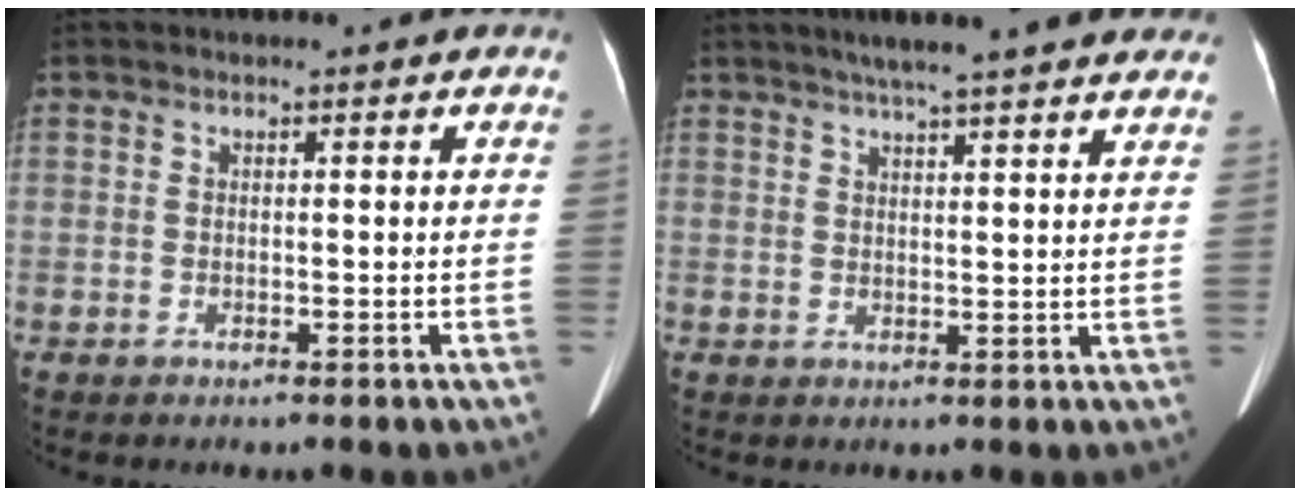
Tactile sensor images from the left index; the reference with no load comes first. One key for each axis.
{"total": 15.0, "fx": 12.6, "fy": 1.3, "fz": 8.1, "tx": -0.117, "ty": 0.029, "tz": 0.154}